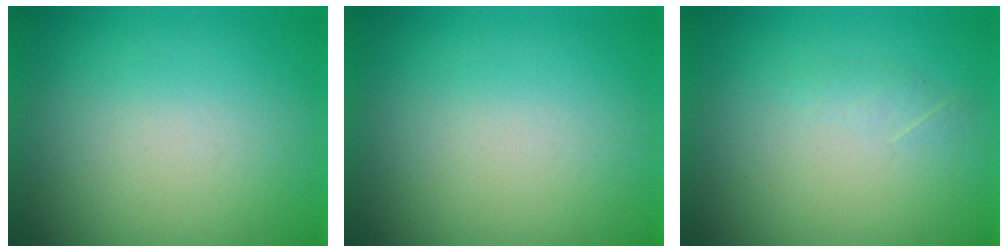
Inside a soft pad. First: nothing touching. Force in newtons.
{"total": 0.0}
{"total": 1.3}